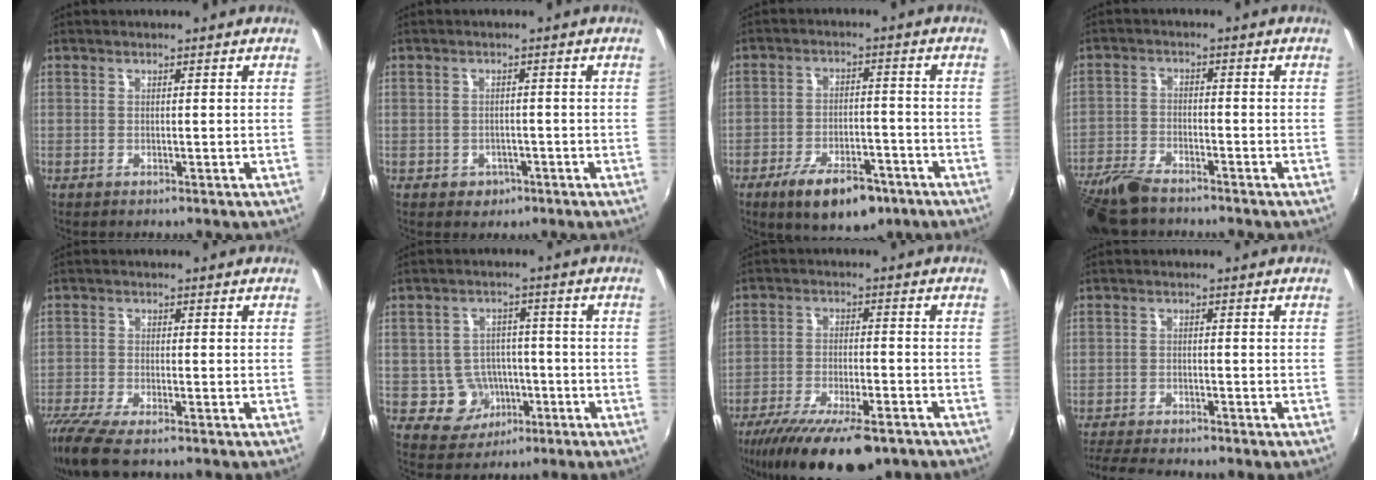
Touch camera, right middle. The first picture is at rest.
{"total": 3.1, "force": [-1.3, 2.7, 0.8], "torque": [-0.021, -0.001, -0.015]}
{"total": 12.0, "force": [-7.6, 5.1, 7.7], "torque": [-0.150, -0.010, -0.114]}
{"total": 9.8, "force": [-8.2, 2.9, 4.5], "torque": [-0.121, -0.022, -0.161]}
{"total": 9.7, "force": [-7.6, 1.9, 5.8], "torque": [-0.144, -0.046, -0.142]}
{"total": 6.9, "force": [-2.4, 6.3, 1.6], "torque": [-0.045, 0.016, -0.021]}
{"total": 18.2, "force": [-13.1, 5.5, 11.3], "torque": [-0.217, -0.054, -0.206]}
{"total": 7.6, "force": [-6.9, 0.9, 3.0], "torque": [-0.078, -0.023, -0.115]}